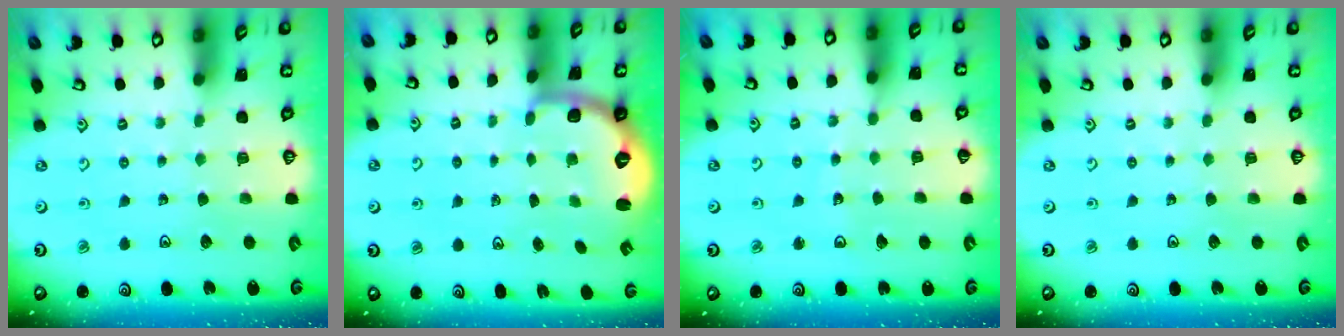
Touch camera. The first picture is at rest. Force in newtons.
{"total": 2.6, "press": 1.5, "slide": 2.1}
{"total": 3.4, "press": 3.4, "slide": 0.2}
{"total": 0.0}